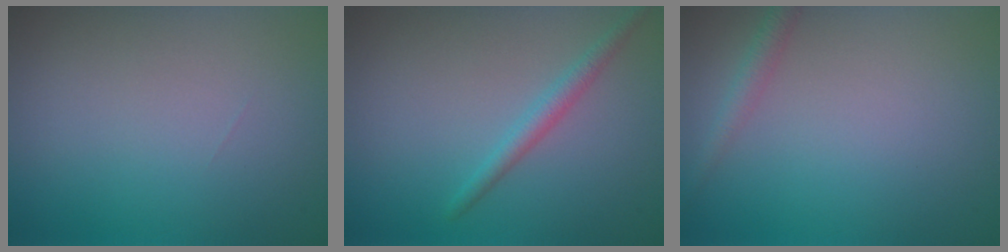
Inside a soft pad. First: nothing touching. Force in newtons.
{"total": 1.8, "press": 1.8, "slide": 0.0}
{"total": 1.6, "press": 1.6, "slide": 0.1}